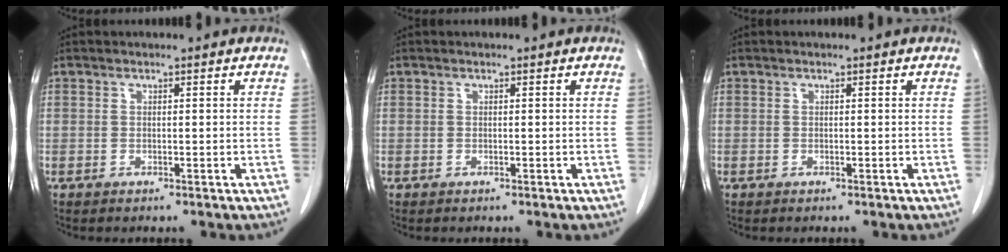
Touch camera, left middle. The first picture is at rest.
{"total": 0.0}
{"total": 0.0}